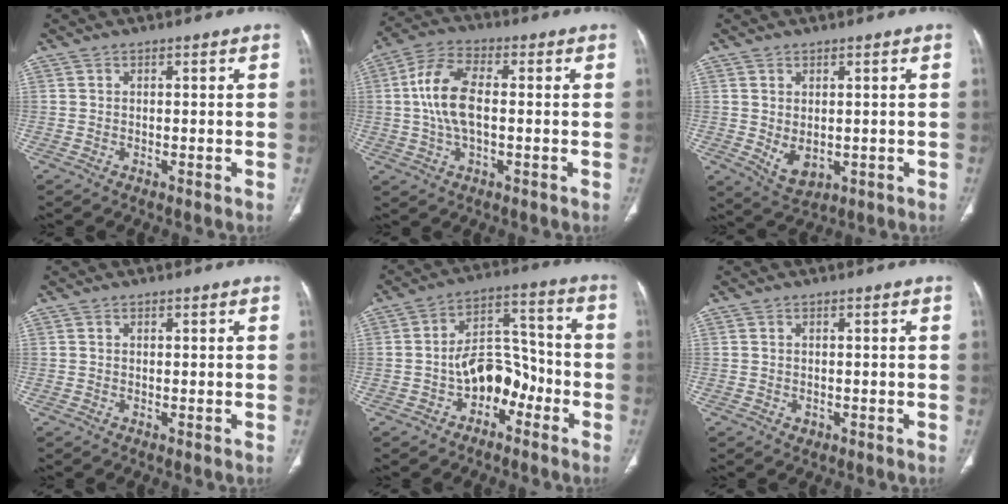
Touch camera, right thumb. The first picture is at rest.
{"total": 10.6, "force": [0.2, 5.2, 9.2], "torque": [-0.194, 0.020, 0.002]}
{"total": 5.0, "force": [-0.3, 3.3, 3.8], "torque": [-0.060, -0.009, 0.014]}
{"total": 0.0}
{"total": 10.5, "force": [-4.1, 7.1, 6.6], "torque": [-0.071, 0.058, -0.071]}
{"total": 1.1, "force": [-0.3, 1.0, 0.4], "torque": [-0.005, 0.002, -0.001]}